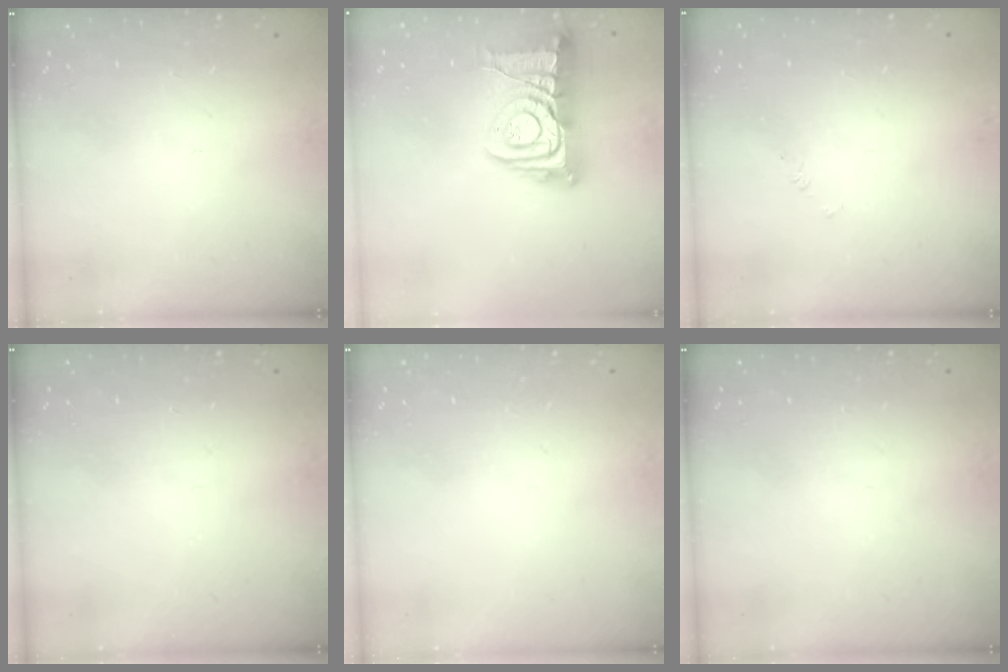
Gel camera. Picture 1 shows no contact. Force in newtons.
{"total": 13.5, "press": 13.4, "slide": 1.5}
{"total": 1.7, "press": 1.7, "slide": 0.3}
{"total": 0.0}
{"total": 0.0}
{"total": 0.0}